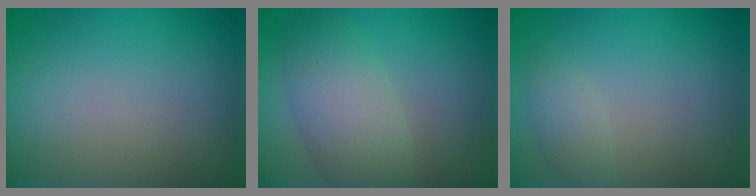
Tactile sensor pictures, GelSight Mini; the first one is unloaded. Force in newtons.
{"total": 3.7, "press": 3.7, "slide": 0.3}
{"total": 1.2, "press": 1.2, "slide": 0.1}